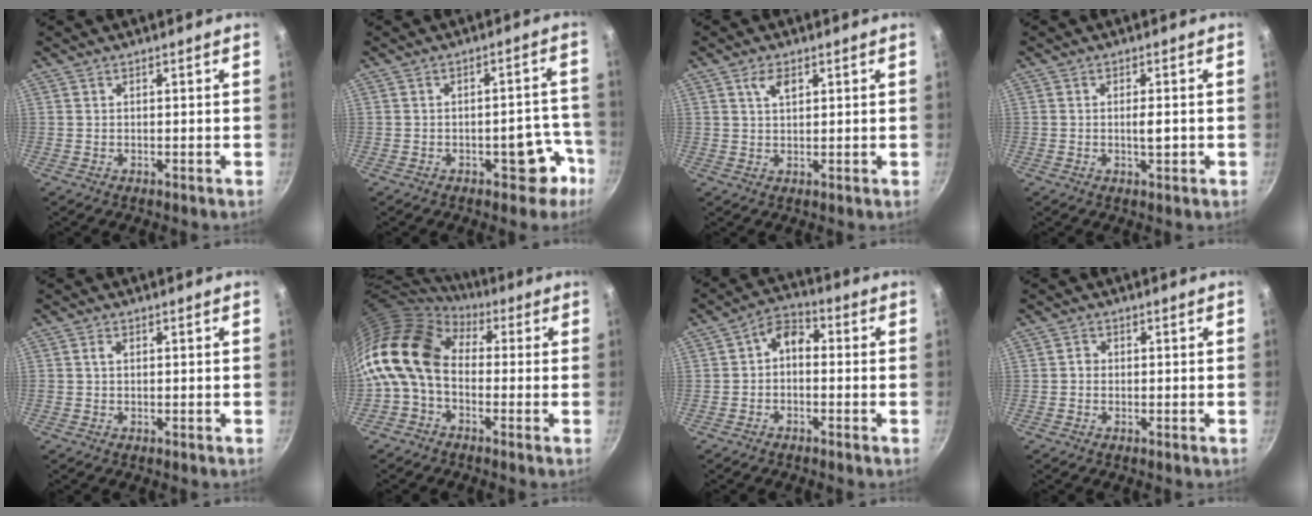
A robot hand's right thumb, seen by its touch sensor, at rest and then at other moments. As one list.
[{"total": 7.3, "force": [-3.7, 4.0, 4.8], "torque": [-0.014, 0.048, -0.038]}, {"total": 3.2, "force": [1.5, 1.7, 2.3], "torque": [-0.035, -0.003, 0.026]}, {"total": 2.7, "force": [-0.4, 1.0, 2.5], "torque": [-0.034, 0.005, -0.006]}, {"total": 1.1, "force": [0.2, 0.8, 0.7], "torque": [-0.011, 0.005, 0.003]}, {"total": 14.2, "force": [0.1, 10.0, 10.1], "torque": [-0.182, 0.027, -0.022]}, {"total": 5.2, "force": [-0.6, 3.5, 3.7], "torque": [-0.052, 0.026, -0.024]}, {"total": 1.1, "force": [-0.2, 1.0, 0.4], "torque": [-0.004, 0.005, -0.006]}]